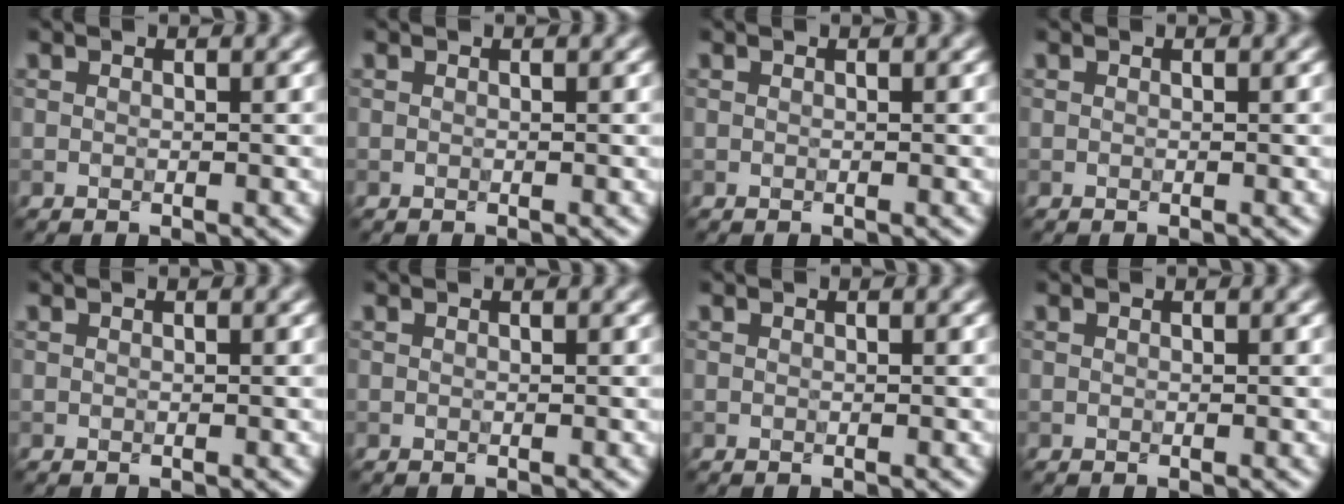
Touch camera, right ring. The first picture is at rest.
{"total": 0.0}
{"total": 0.0}
{"total": 0.0}
{"total": 0.0}
{"total": 0.0}
{"total": 0.0}
{"total": 0.0}